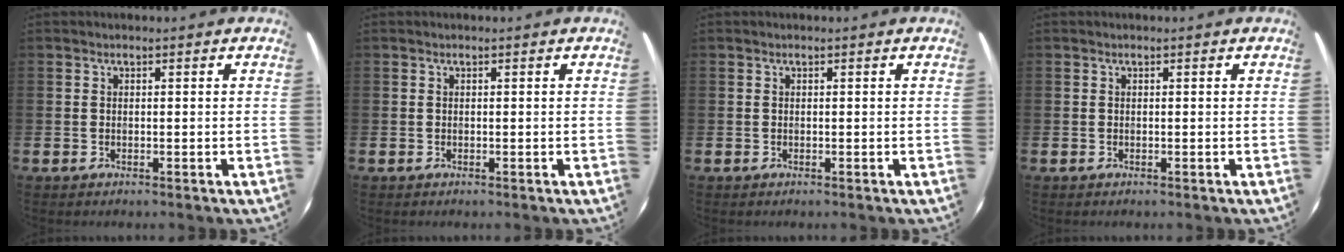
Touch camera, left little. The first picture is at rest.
{"total": 0.0}
{"total": 0.0}
{"total": 0.0}